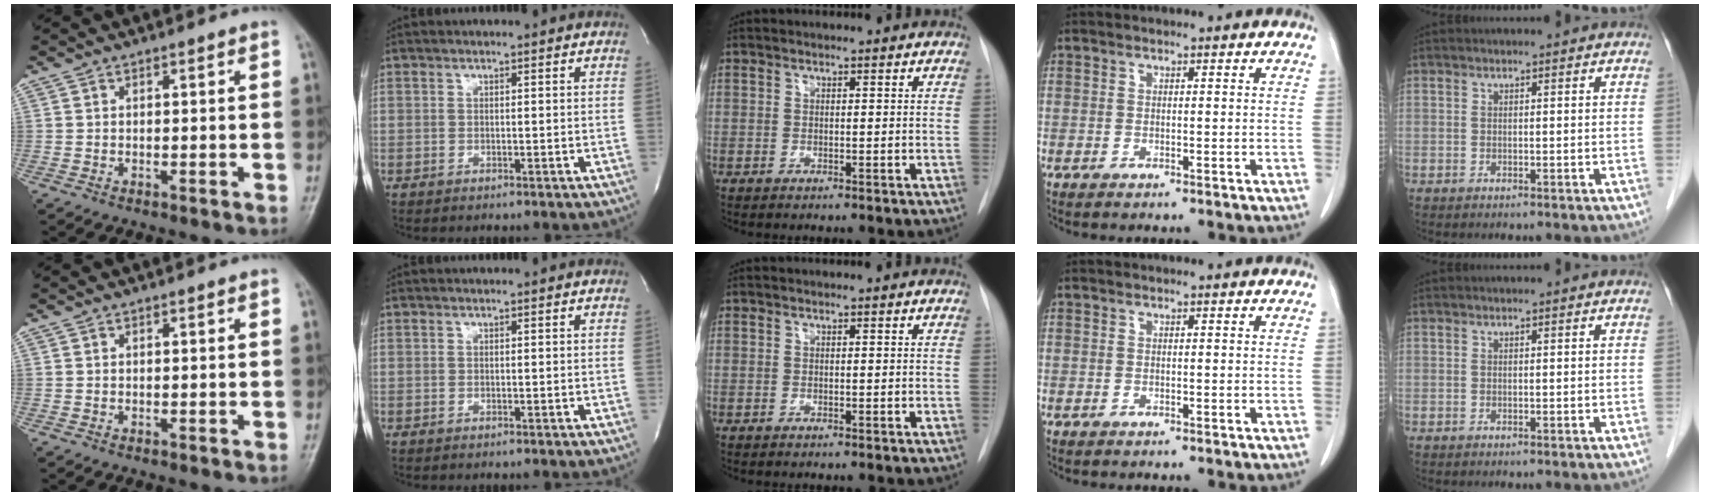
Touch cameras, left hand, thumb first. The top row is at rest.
{}